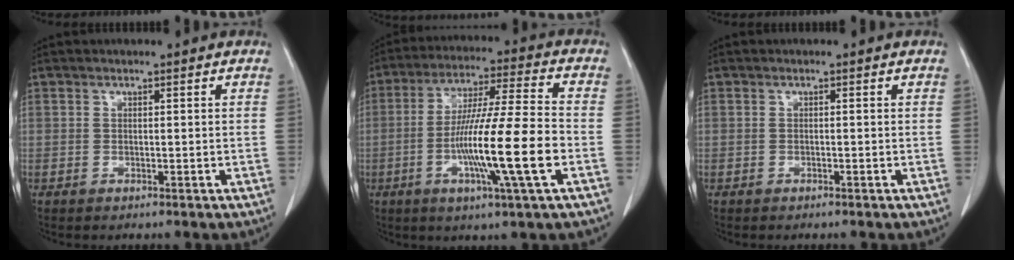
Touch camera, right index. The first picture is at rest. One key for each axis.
{"total": 15.5, "fx": -4.0, "fy": -0.5, "fz": 15.0, "tx": -0.275, "ty": -0.010, "tz": -0.076}
{"total": 0.0}